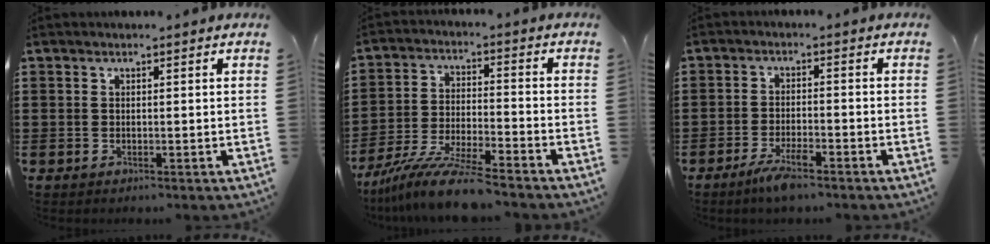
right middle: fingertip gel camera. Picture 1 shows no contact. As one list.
[{"total": 10.1, "force": [-8.8, 0.3, 4.8], "torque": [-0.096, 0.004, -0.172]}, {"total": 4.0, "force": [-2.8, 0.7, 2.8], "torque": [-0.058, -0.001, -0.054]}]